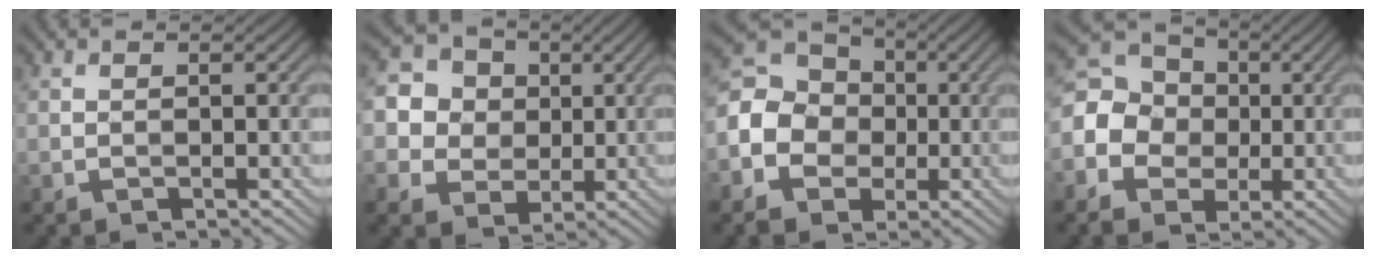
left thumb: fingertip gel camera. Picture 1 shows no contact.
{"total": 9.3, "force": [2.1, 8.4, 3.4], "torque": [-0.134, 0.024, 0.038]}
{"total": 10.6, "force": [-2.1, 9.2, 4.8], "torque": [-0.145, -0.006, -0.061]}
{"total": 10.8, "force": [-1.3, 9.7, 4.4], "torque": [-0.151, 0.012, -0.045]}